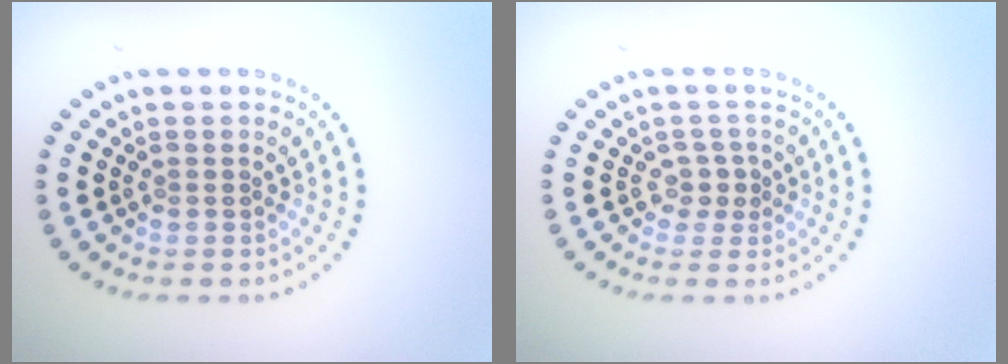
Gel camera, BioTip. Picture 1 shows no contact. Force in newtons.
{"total": 1.4, "press": 1.0, "slide": 1.0}